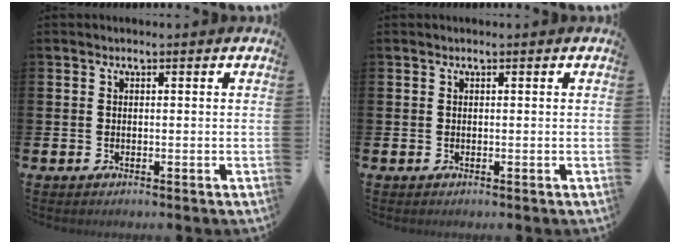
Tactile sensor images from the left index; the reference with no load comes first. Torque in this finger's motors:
{"motor_torque": [-0.05, -0.04, 0.05, 0.02]}